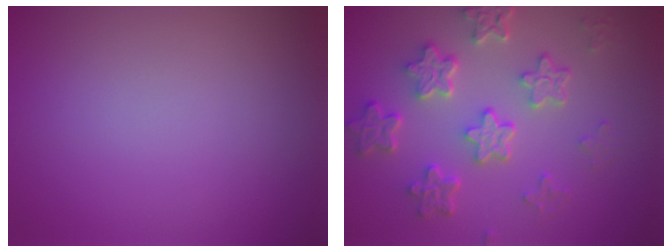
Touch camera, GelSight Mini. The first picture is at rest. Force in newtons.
{"total": 5.6, "press": 4.3, "slide": 3.6}